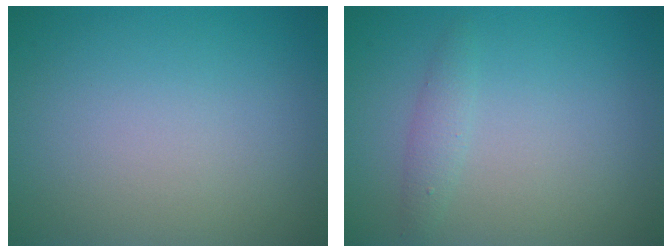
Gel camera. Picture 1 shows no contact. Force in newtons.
{"total": 1.3, "press": 1.3, "slide": 0.0}